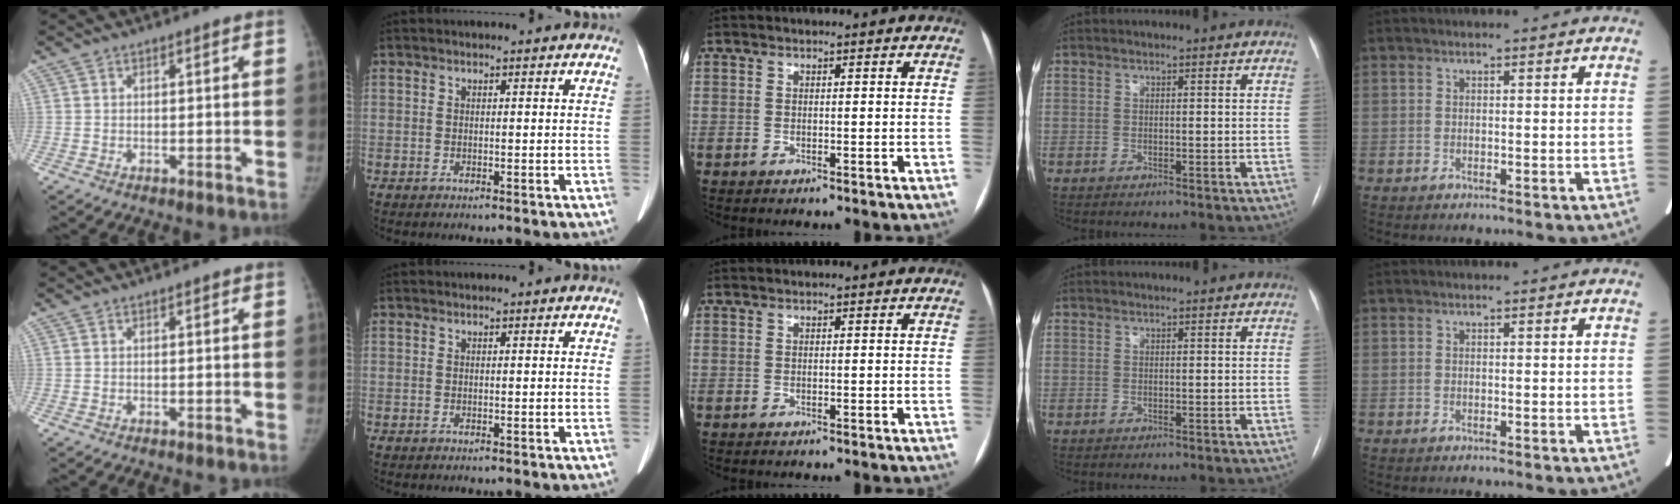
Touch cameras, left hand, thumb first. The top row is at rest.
{}